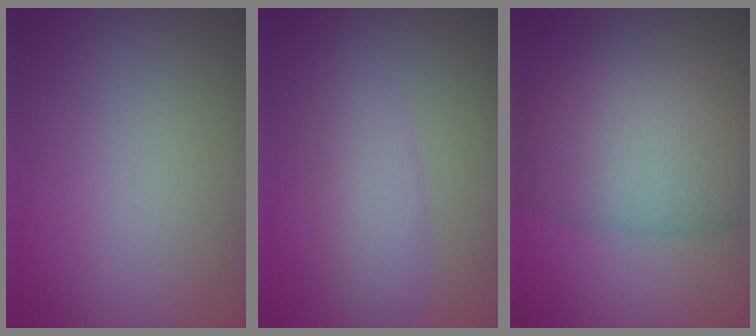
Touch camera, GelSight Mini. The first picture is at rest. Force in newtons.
{"total": 2.8, "press": 2.8, "slide": 0.1}
{"total": 11.1, "press": 11.1, "slide": 0.3}